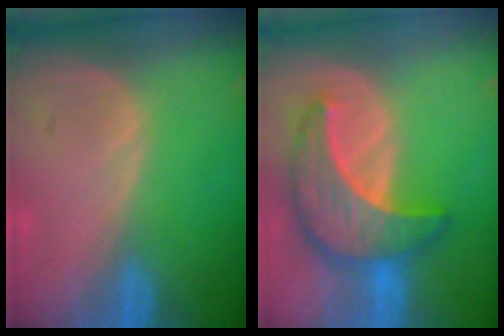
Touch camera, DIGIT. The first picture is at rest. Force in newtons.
{"total": 9.9, "press": 9.8, "slide": 0.6}